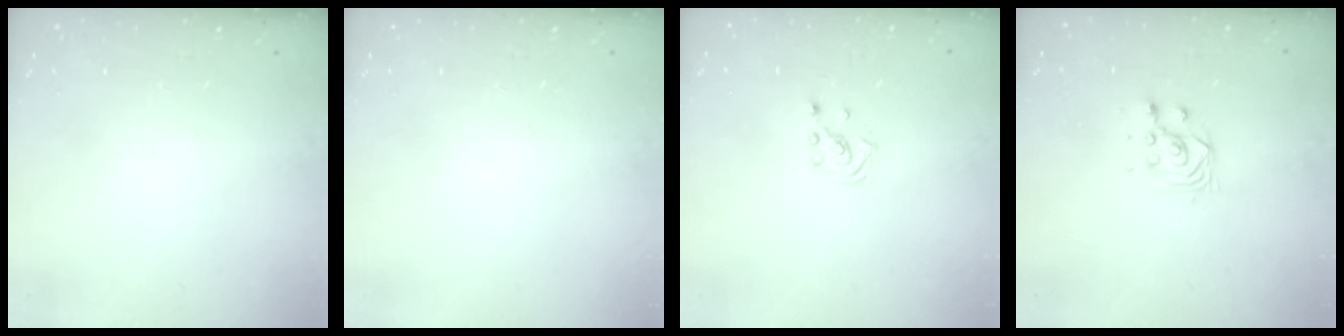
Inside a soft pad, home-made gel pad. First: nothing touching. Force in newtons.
{"total": 0.0}
{"total": 1.4, "press": 1.4, "slide": 0.1}
{"total": 2.8, "press": 2.8, "slide": 0.2}